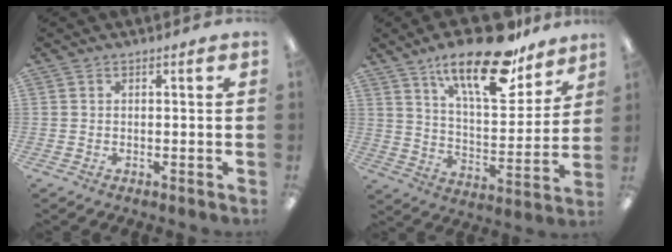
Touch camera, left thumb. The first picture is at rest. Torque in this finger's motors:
{"motor_torque": [0.21, 0.16, 1.33, -1.44, 0.25]}